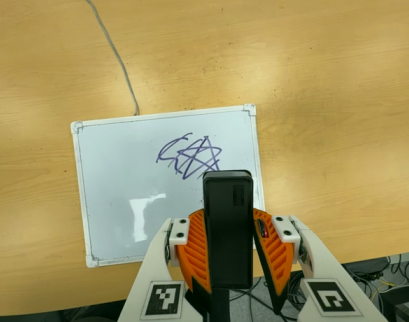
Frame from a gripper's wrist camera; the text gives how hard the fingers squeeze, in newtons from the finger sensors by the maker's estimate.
{"total": 7.3, "left": 6.0, "right": 8.7}